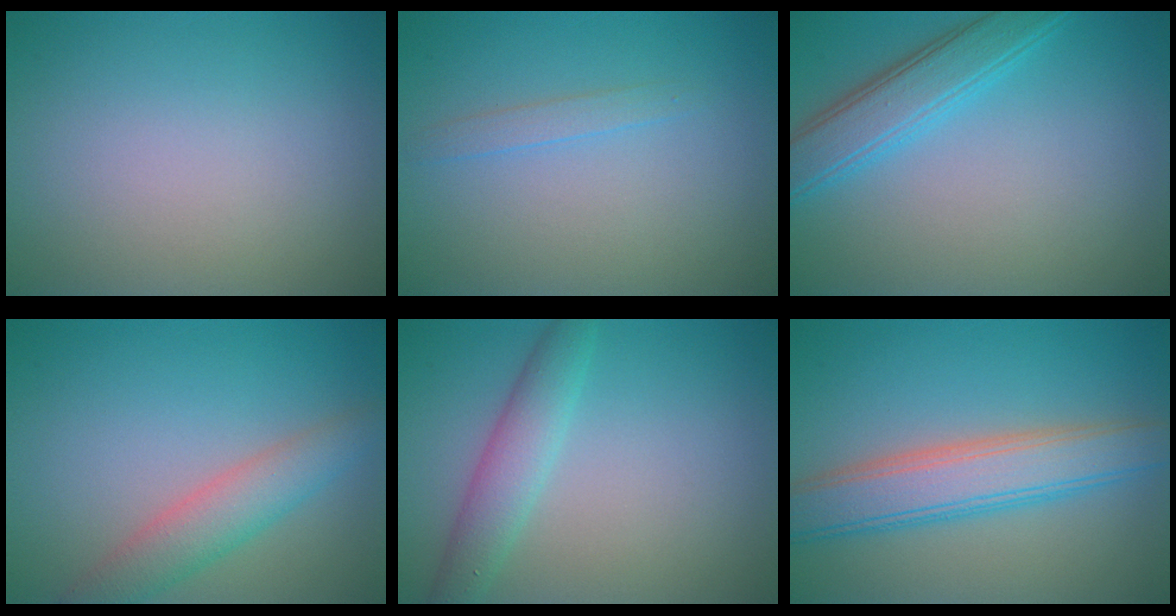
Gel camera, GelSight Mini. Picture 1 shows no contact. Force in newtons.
{"total": 1.1, "press": 1.1, "slide": 0.2}
{"total": 4.2, "press": 4.2, "slide": 0.3}
{"total": 3.8, "press": 3.8, "slide": 0.2}
{"total": 3.2, "press": 3.2, "slide": 0.1}
{"total": 5.9, "press": 5.8, "slide": 0.4}